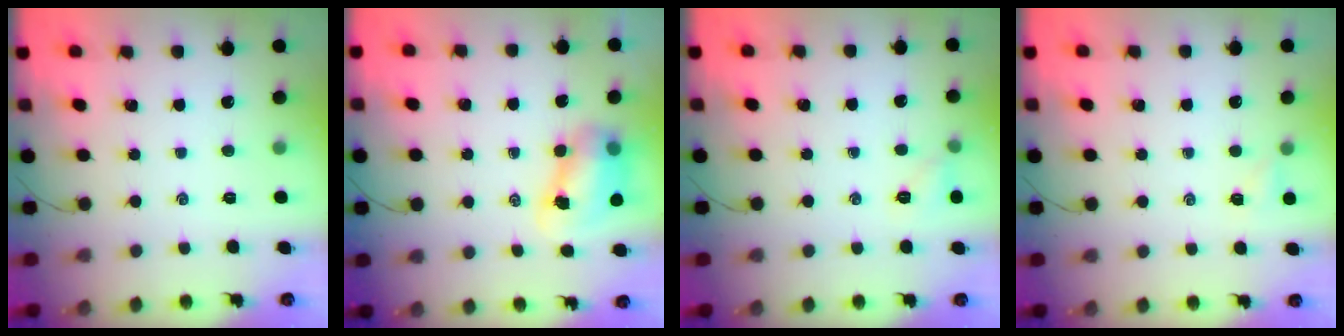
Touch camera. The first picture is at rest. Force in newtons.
{"total": 7.9, "press": 7.8, "slide": 1.2}
{"total": 5.6, "press": 5.5, "slide": 1.4}
{"total": 1.7, "press": 1.7, "slide": 0.5}